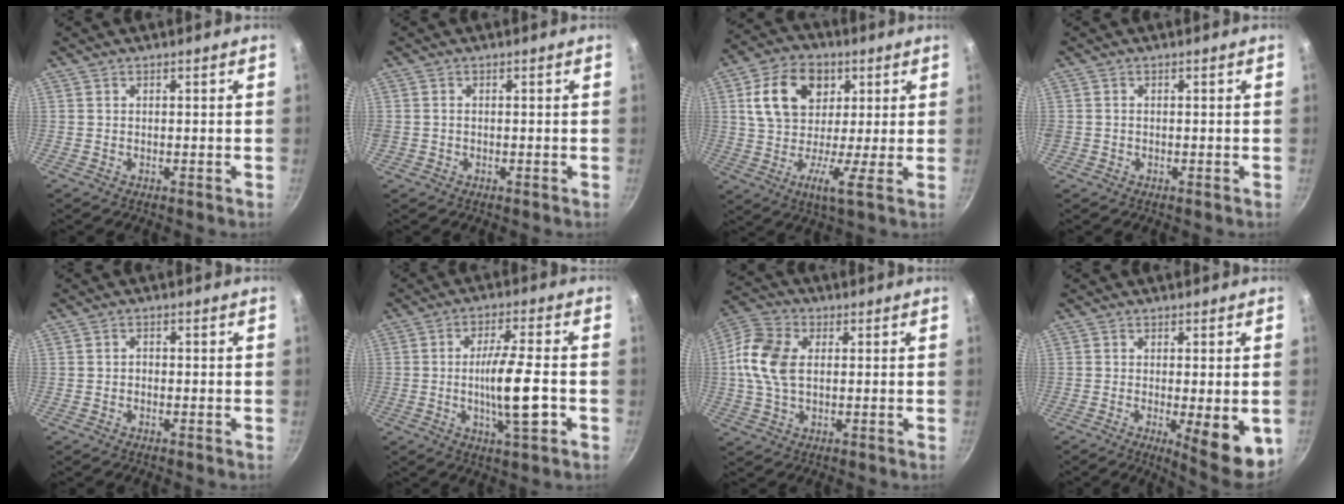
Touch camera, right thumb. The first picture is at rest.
{"total": 0.9, "force": [-0.3, 0.8, 0.4], "torque": [-0.007, 0.001, -0.004]}
{"total": 14.2, "force": [4.0, 9.2, 10.0], "torque": [-0.159, 0.010, 0.047]}
{"total": 0.8, "force": [-0.3, 0.7, 0.3], "torque": [-0.005, 0.000, -0.005]}
{"total": 1.0, "force": [-0.4, 0.7, 0.5], "torque": [-0.007, 0.004, -0.007]}
{"total": 10.7, "force": [-2.2, 2.0, 10.3], "torque": [-0.179, 0.008, -0.042]}
{"total": 11.1, "force": [1.0, 7.2, 8.4], "torque": [-0.158, 0.015, 0.006]}
{"total": 9.9, "force": [-2.3, 2.4, 9.3], "torque": [-0.111, -0.009, -0.021]}